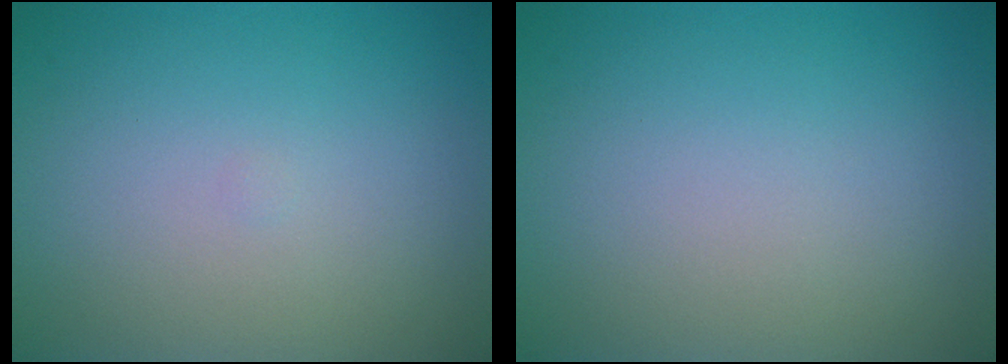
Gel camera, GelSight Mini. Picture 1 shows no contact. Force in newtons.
{"total": 0.0}